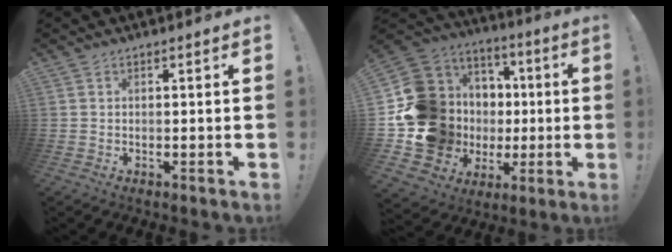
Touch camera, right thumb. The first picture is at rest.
{"total": 20.1, "force": [0.0, 17.7, 9.6], "torque": [-0.188, -0.012, 0.062]}